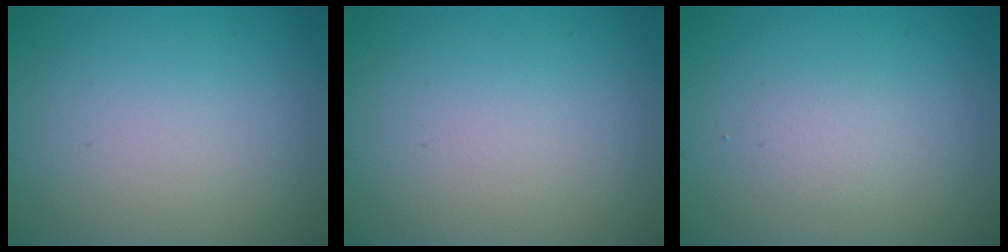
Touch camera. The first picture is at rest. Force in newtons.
{"total": 0.0}
{"total": 1.1, "press": 1.1, "slide": 0.0}